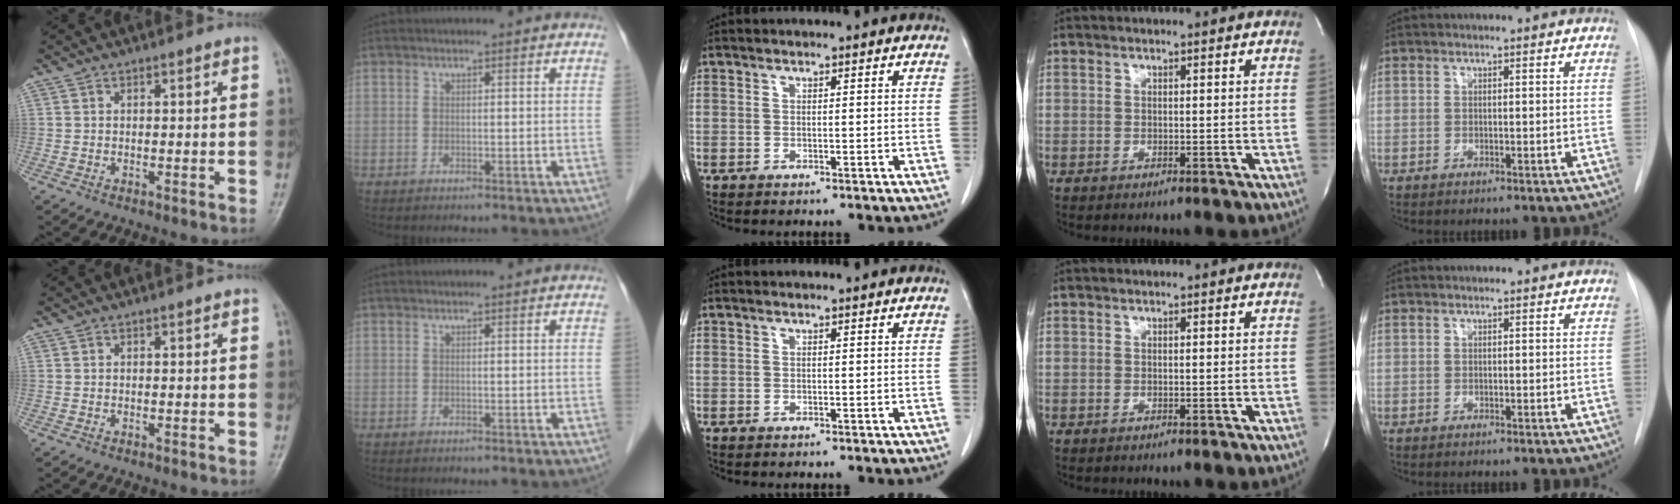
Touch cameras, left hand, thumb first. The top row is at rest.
{}